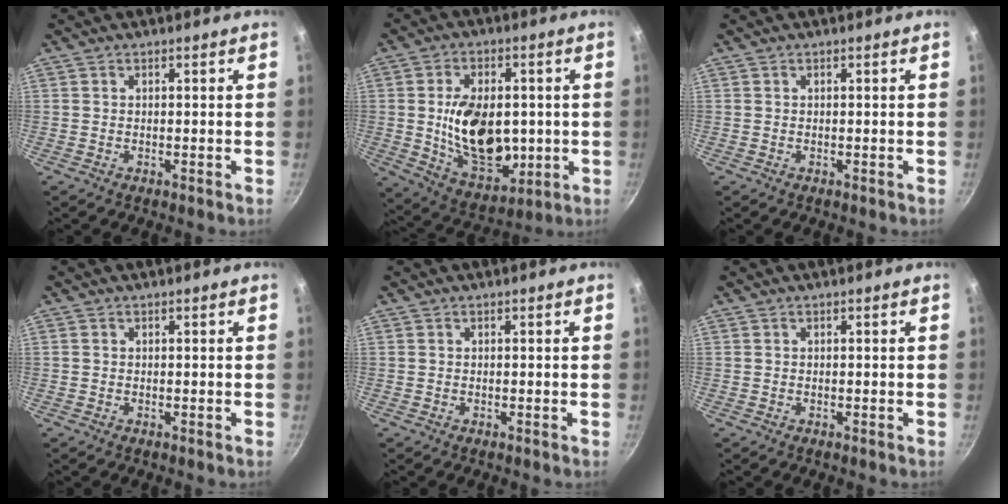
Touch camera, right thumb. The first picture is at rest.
{"total": 17.2, "force": [-0.1, 11.1, 13.1], "torque": [-0.185, -0.013, 0.013]}
{"total": 0.0}
{"total": 0.0}
{"total": 0.0}
{"total": 0.0}